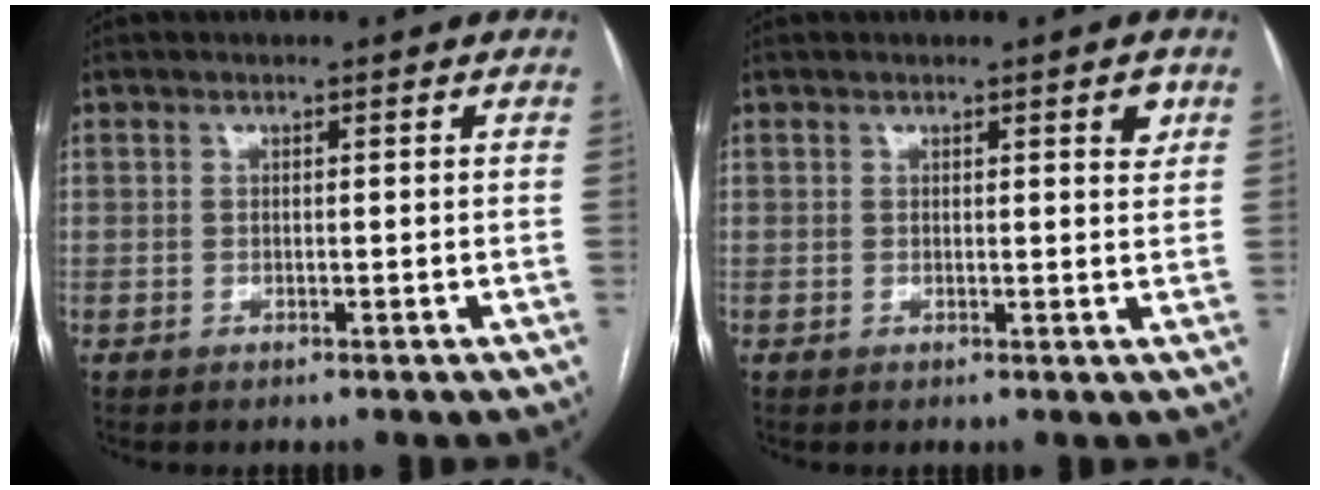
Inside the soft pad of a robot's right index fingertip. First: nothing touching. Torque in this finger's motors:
{"motor_torque": [0.29, 0.18, 0.02, 0.01]}